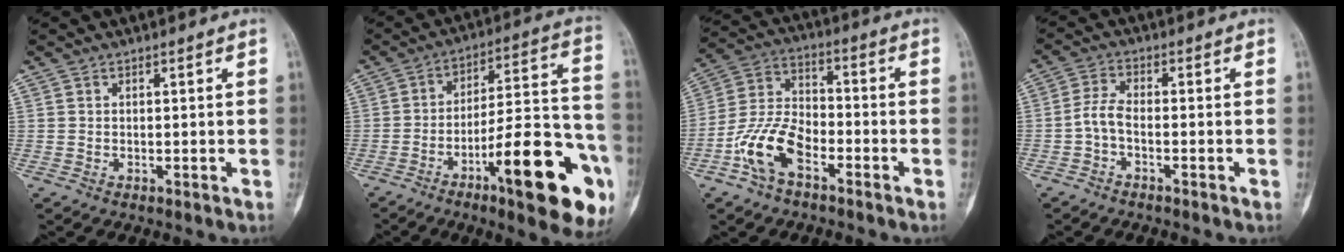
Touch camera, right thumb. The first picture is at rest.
{"total": 23.4, "force": [-10.3, 6.1, 20.2], "torque": [-0.249, 0.059, -0.147]}
{"total": 11.5, "force": [-5.4, 6.3, 7.9], "torque": [-0.158, 0.041, -0.109]}
{"total": 3.7, "force": [-1.5, 1.5, 3.0], "torque": [-0.067, 0.015, -0.038]}